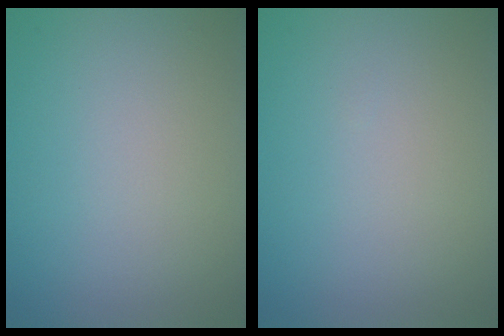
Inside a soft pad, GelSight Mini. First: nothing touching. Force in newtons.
{"total": 0.0}